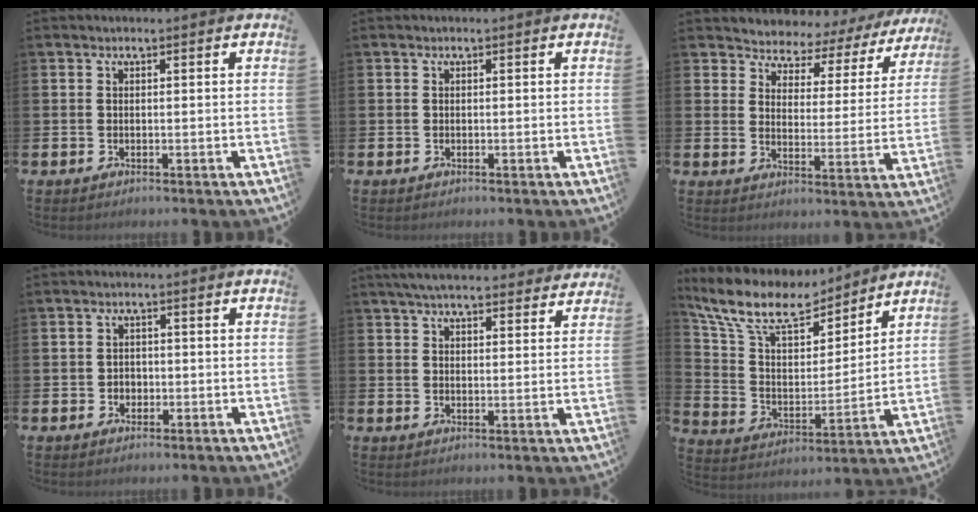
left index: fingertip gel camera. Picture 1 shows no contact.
{"total": 0.0}
{"total": 3.7, "force": [3.3, 1.5, -0.4], "torque": [-0.023, -0.035, 0.048]}
{"total": 1.6, "force": [-0.3, 1.5, 0.4], "torque": [-0.002, 0.004, -0.011]}
{"total": 5.5, "force": [5.2, 0.9, 1.5], "torque": [-0.043, -0.018, 0.095]}
{"total": 11.7, "force": [9.8, 4.5, 4.5], "torque": [-0.136, -0.059, 0.172]}